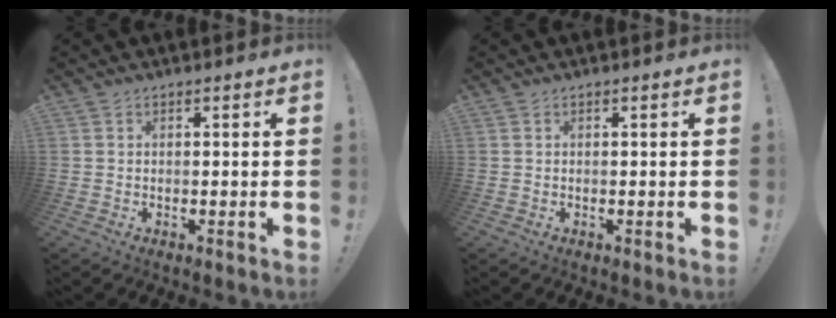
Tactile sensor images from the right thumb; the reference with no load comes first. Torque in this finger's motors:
{"motor_torque": [0.00, 0.00, -0.08, 0.08, 0.00]}